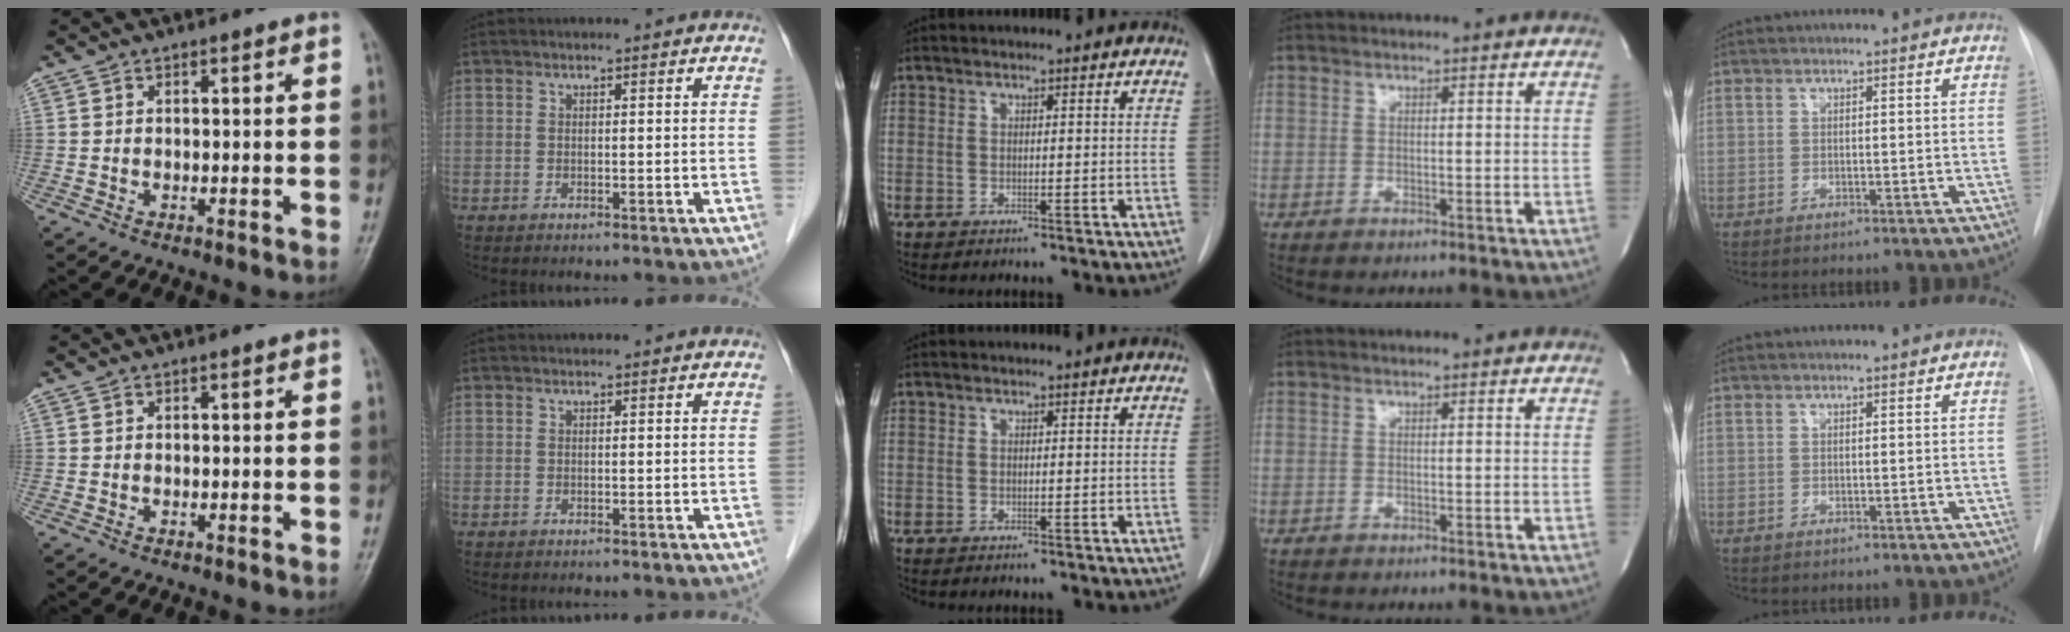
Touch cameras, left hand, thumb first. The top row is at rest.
{}